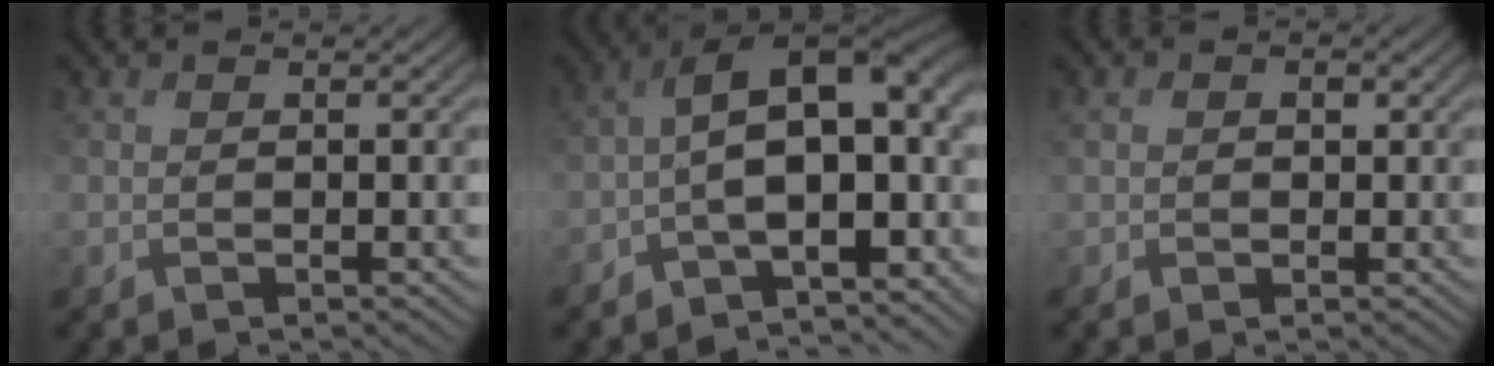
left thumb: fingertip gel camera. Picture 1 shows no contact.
{"total": 14.2, "force": [-2.7, 7.3, 12.0], "torque": [-0.182, 0.005, -0.030]}
{"total": 2.6, "force": [0.6, 2.1, 1.5], "torque": [-0.031, -0.001, 0.013]}